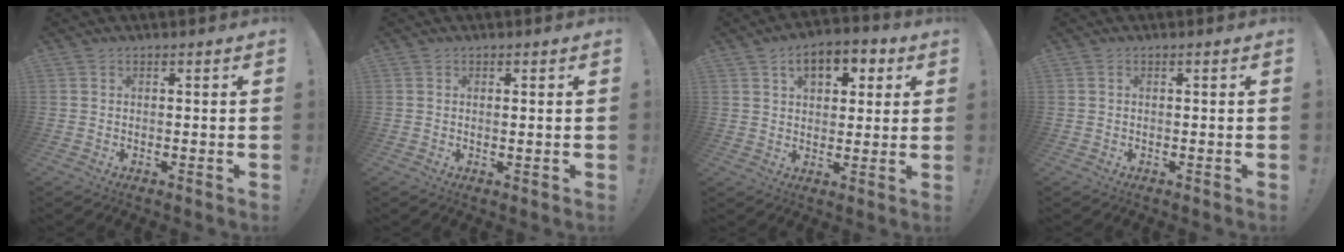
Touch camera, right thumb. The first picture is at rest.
{"total": 0.8, "force": [0.4, 0.1, 0.6], "torque": [0.001, -0.005, 0.005]}
{"total": 9.6, "force": [4.4, 6.1, 6.1], "torque": [-0.088, -0.005, 0.078]}
{"total": 0.6, "force": [-0.2, -0.1, 0.5], "torque": [-0.011, -0.001, -0.004]}